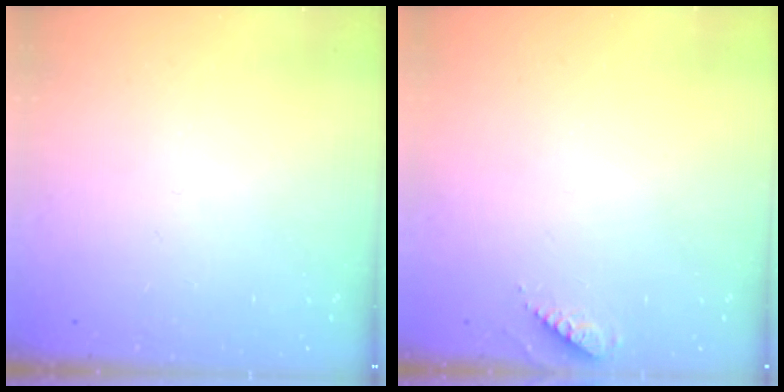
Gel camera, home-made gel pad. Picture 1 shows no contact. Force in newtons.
{"total": 3.8, "press": 3.8, "slide": 0.6}